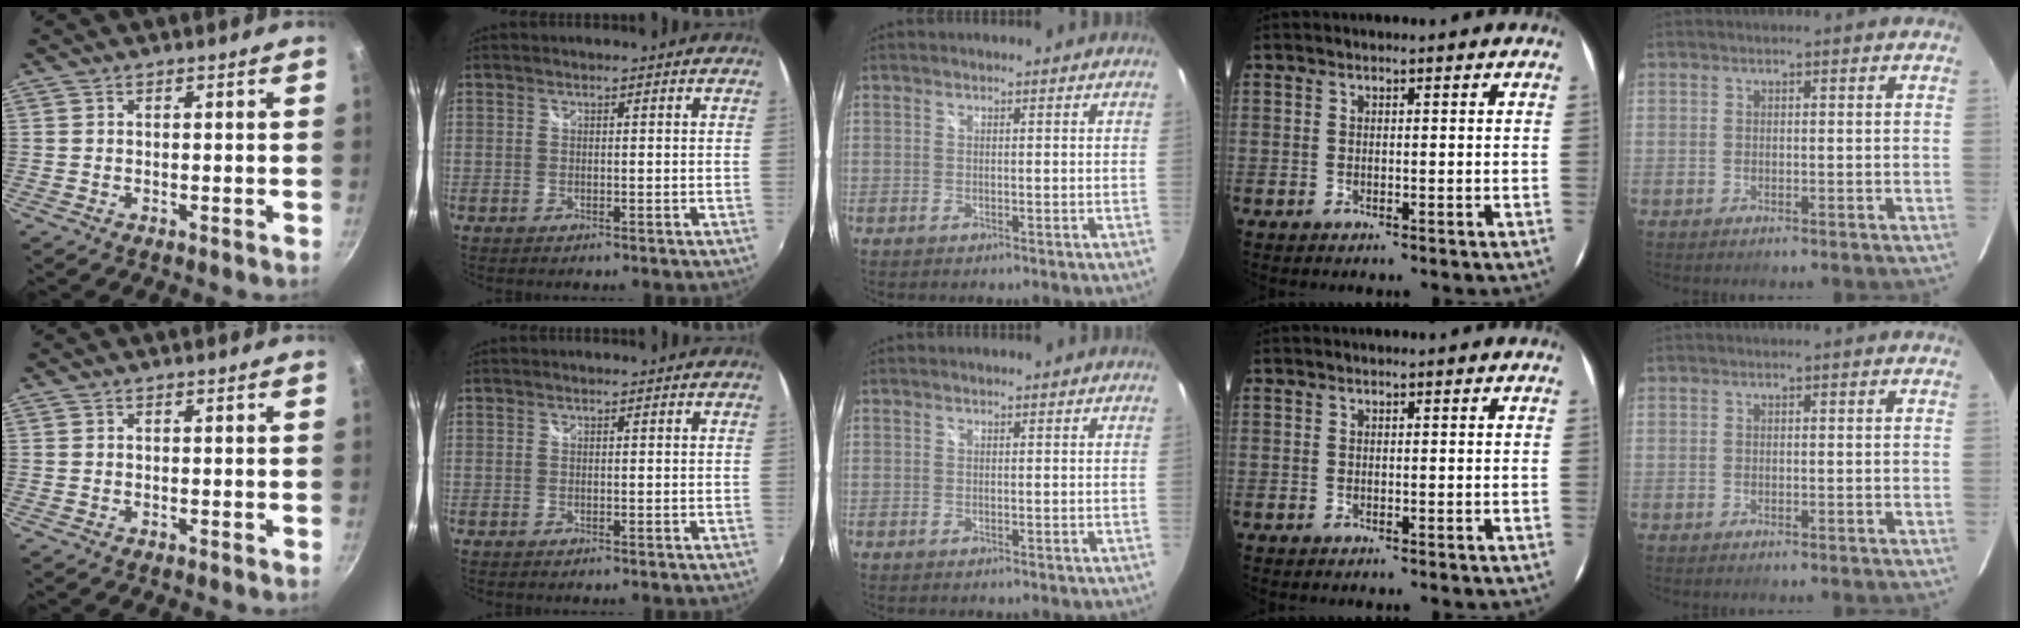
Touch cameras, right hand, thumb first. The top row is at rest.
{}